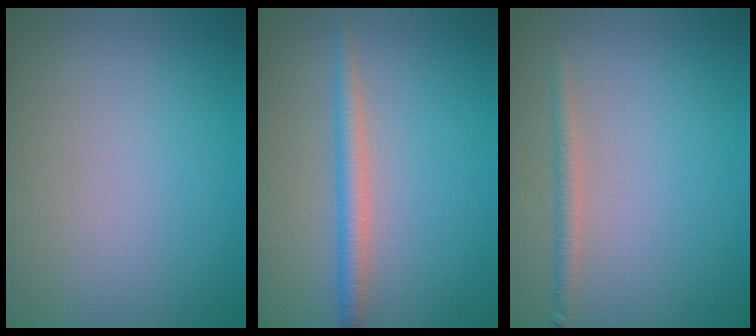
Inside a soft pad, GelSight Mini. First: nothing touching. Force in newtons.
{"total": 2.2, "press": 2.2, "slide": 0.1}
{"total": 1.1, "press": 1.1, "slide": 0.0}